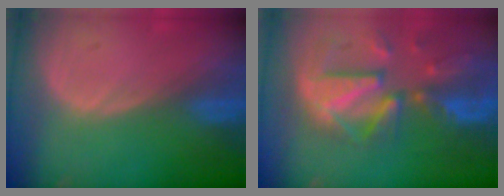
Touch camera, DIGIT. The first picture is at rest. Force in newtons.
{"total": 12.1, "press": 10.4, "slide": 6.2}